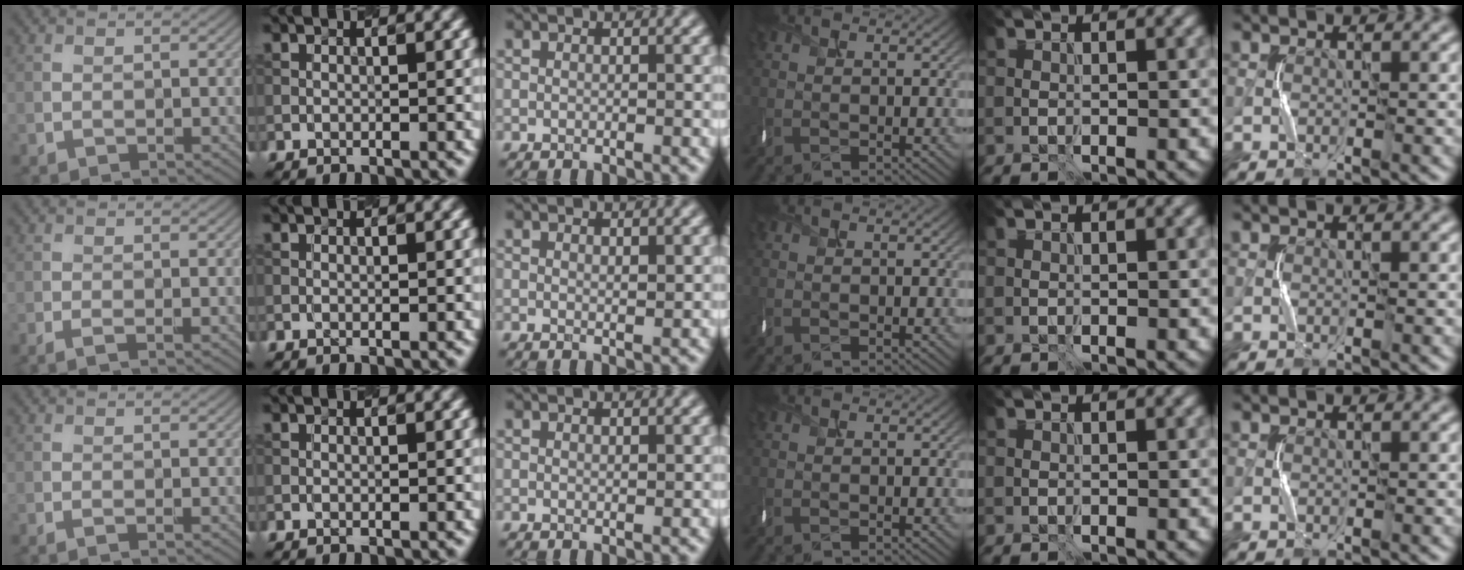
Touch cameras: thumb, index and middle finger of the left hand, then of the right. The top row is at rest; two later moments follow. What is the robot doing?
{"motion": "shake", "object": "box of matches"}